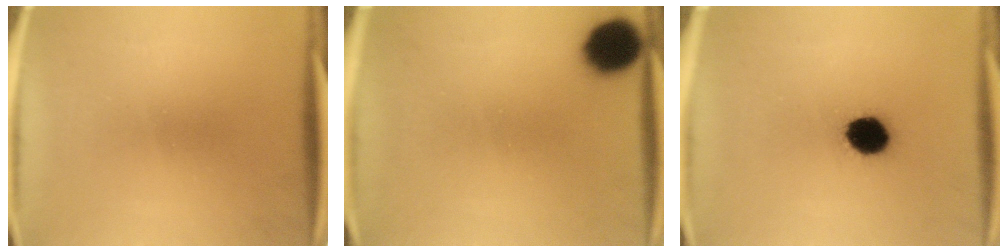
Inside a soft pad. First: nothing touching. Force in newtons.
{"total": 6.1}
{"total": 8.7}